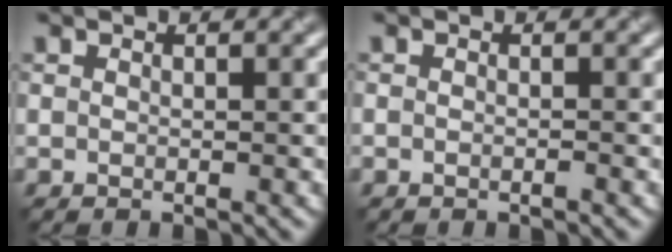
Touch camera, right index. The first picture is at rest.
{"total": 0.6, "force": [-0.6, -0.1, 0.0], "torque": [-0.001, 0.002, -0.007]}